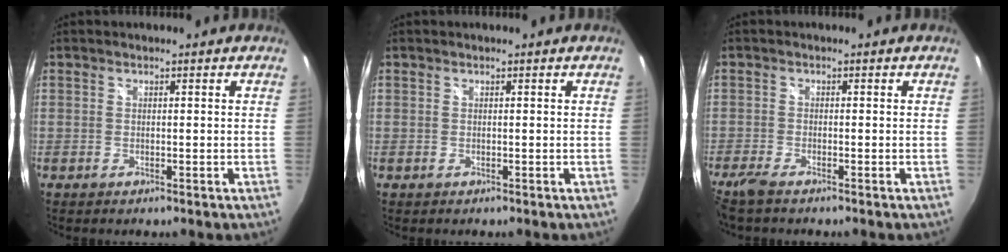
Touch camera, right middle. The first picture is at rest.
{"total": 0.0}
{"total": 3.6, "force": [-2.9, 0.3, 2.0], "torque": [-0.056, -0.013, -0.061]}